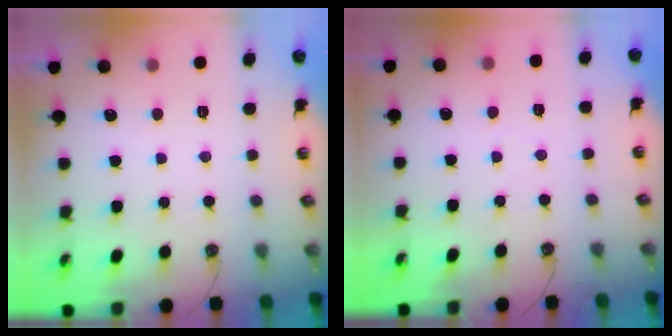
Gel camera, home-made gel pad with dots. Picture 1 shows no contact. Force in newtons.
{"total": 2.6, "press": 2.6, "slide": 0.4}